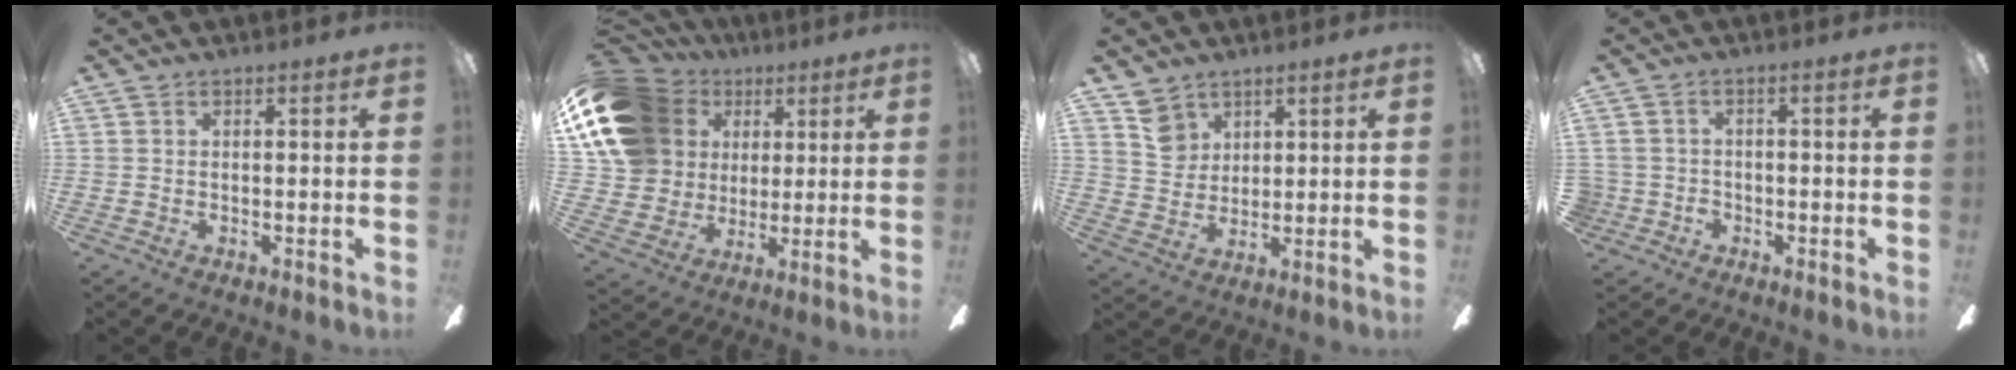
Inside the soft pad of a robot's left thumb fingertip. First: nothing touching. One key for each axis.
{"total": 19.6, "fx": 6.5, "fy": 15.9, "fz": 9.5, "tx": -0.198, "ty": -0.013, "tz": 0.136}
{"total": 7.6, "fx": 4.8, "fy": 5.4, "fz": 2.1, "tx": -0.031, "ty": -0.013, "tz": 0.090}
{"total": 3.0, "fx": -1.2, "fy": 2.8, "fz": 0.2, "tx": -0.006, "ty": 0.005, "tz": -0.022}